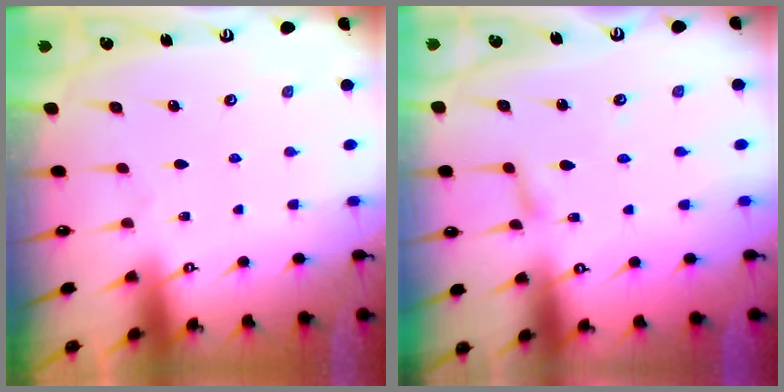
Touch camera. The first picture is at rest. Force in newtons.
{"total": 2.4, "press": 2.4, "slide": 0.2}